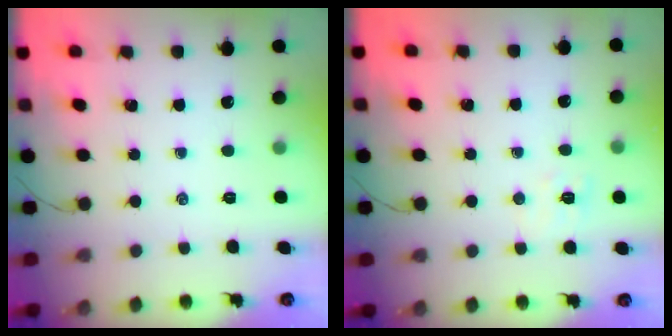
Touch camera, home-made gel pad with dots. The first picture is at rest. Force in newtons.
{"total": 6.3, "press": 6.1, "slide": 1.6}